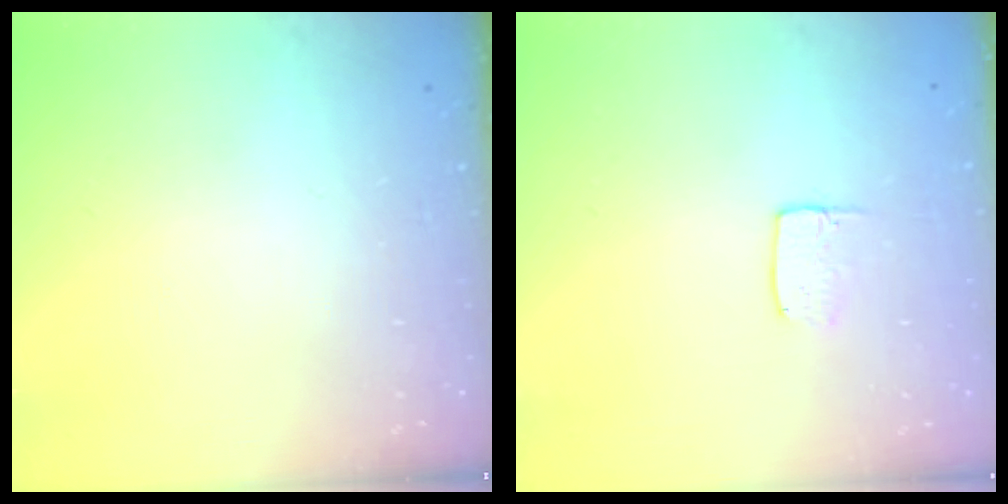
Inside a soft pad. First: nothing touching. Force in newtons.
{"total": 3.4, "press": 3.3, "slide": 0.3}